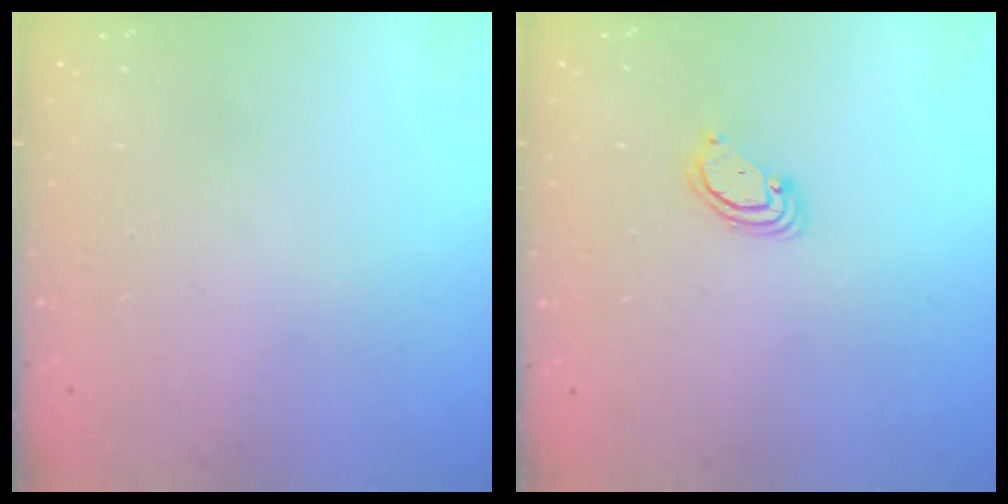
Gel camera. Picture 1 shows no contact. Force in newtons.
{"total": 2.6, "press": 2.6, "slide": 0.2}